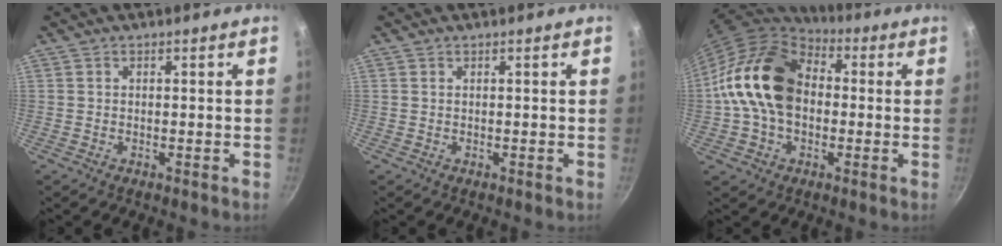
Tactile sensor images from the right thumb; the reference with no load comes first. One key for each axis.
{"total": 0.0}
{"total": 18.3, "fx": 0.2, "fy": 13.1, "fz": 12.8, "tx": -0.208, "ty": 0.038, "tz": -0.010}